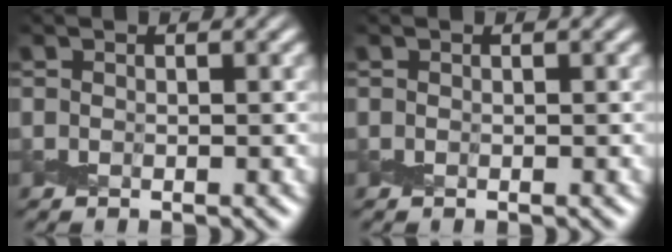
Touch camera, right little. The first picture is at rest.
{"total": 0.0}